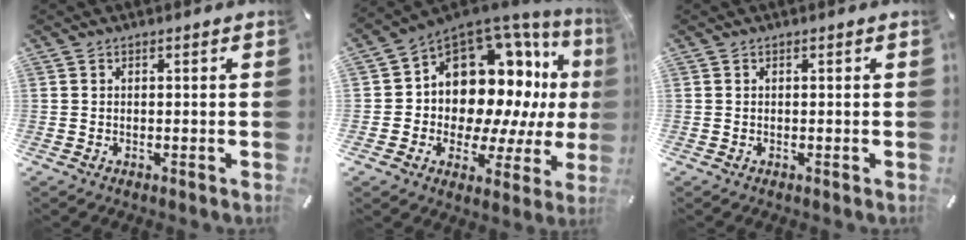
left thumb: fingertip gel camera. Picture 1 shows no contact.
{"total": 16.7, "force": [4.7, 12.9, 9.5], "torque": [-0.151, -0.068, 0.090]}
{"total": 0.0}